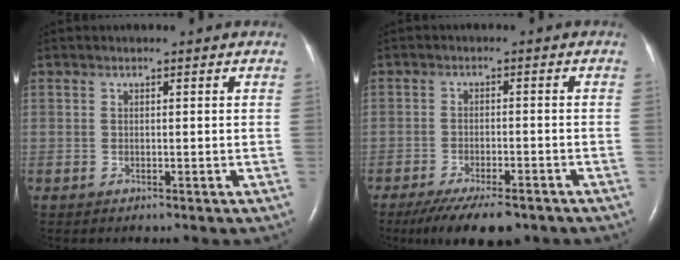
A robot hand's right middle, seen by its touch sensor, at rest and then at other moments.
{"total": 10.2, "force": [-7.9, 2.8, 5.9], "torque": [-0.090, -0.013, -0.121]}